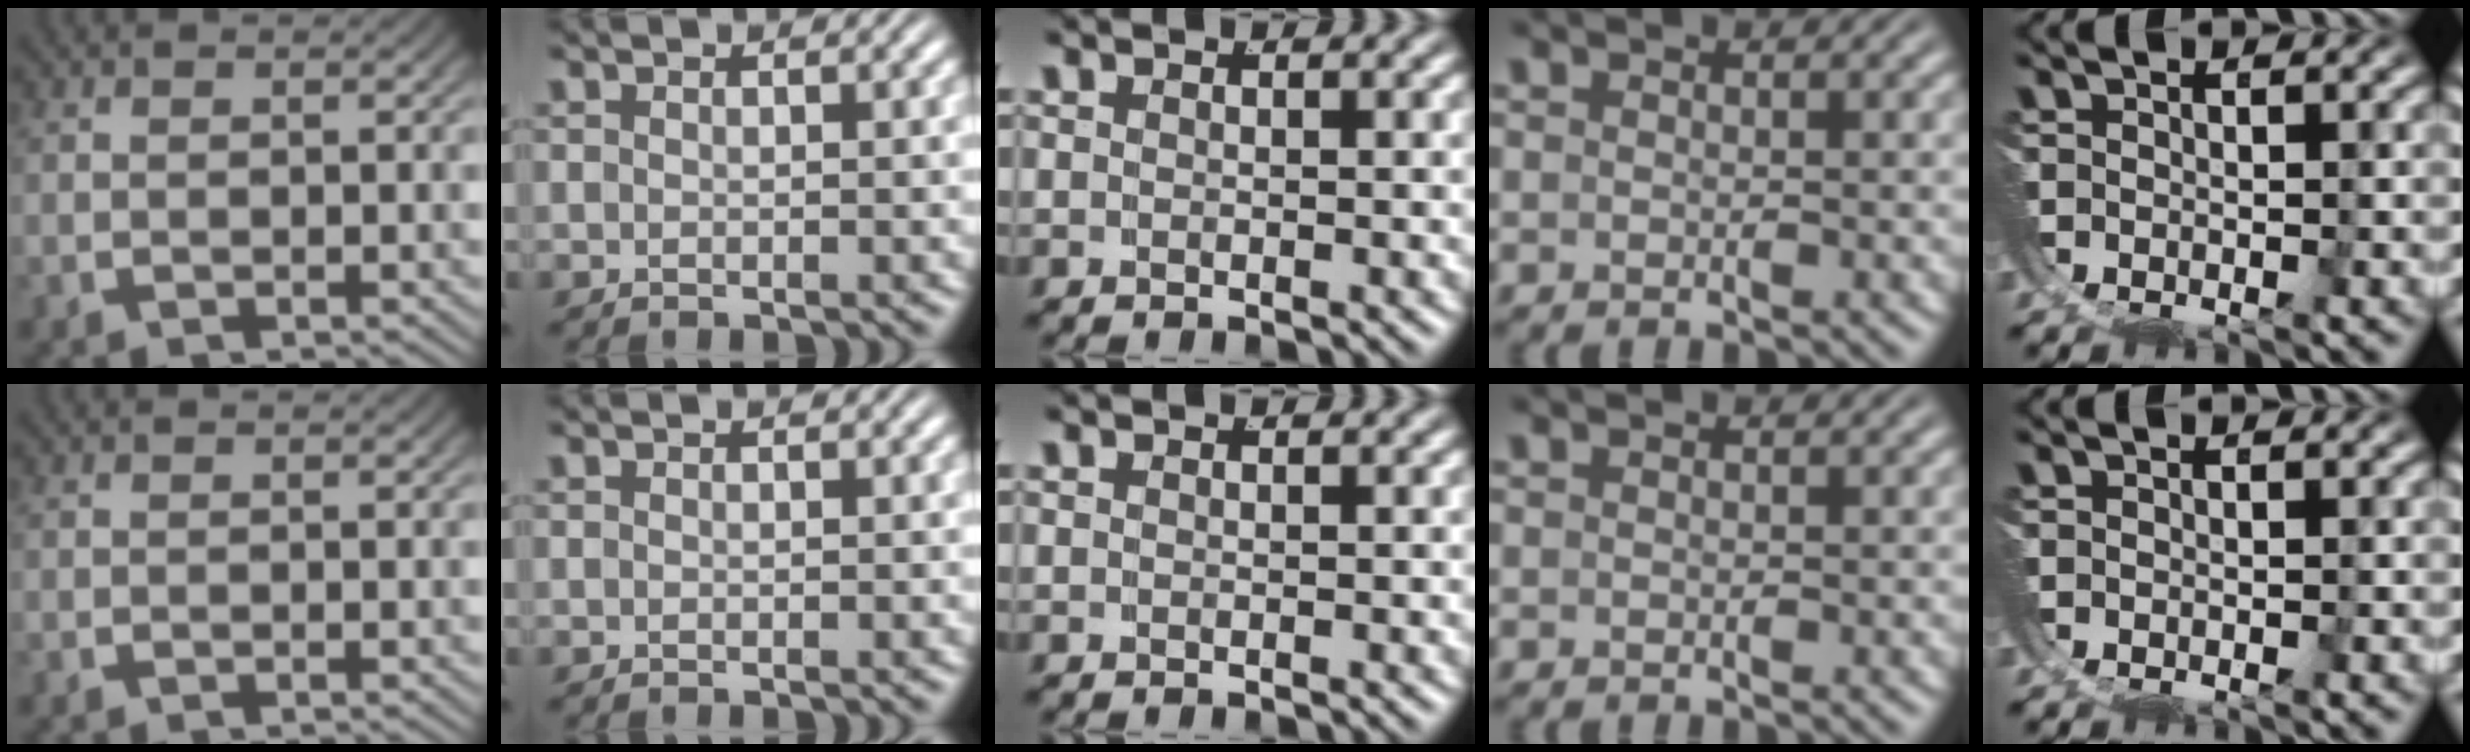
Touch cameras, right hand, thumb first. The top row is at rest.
{}